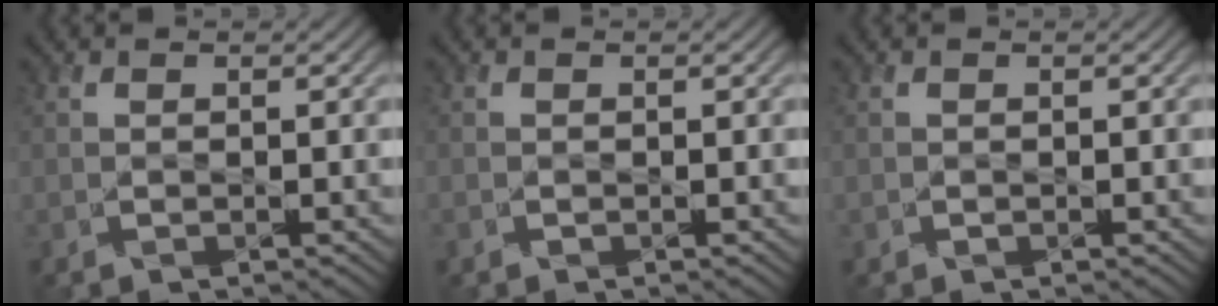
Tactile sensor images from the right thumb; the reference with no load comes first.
{"total": 0.0}
{"total": 0.0}